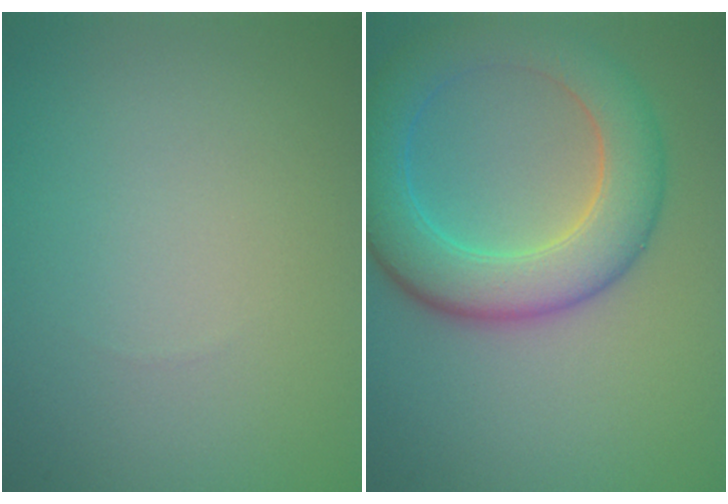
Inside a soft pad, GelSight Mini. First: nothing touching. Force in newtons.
{"total": 7.4, "press": 7.4, "slide": 0.4}